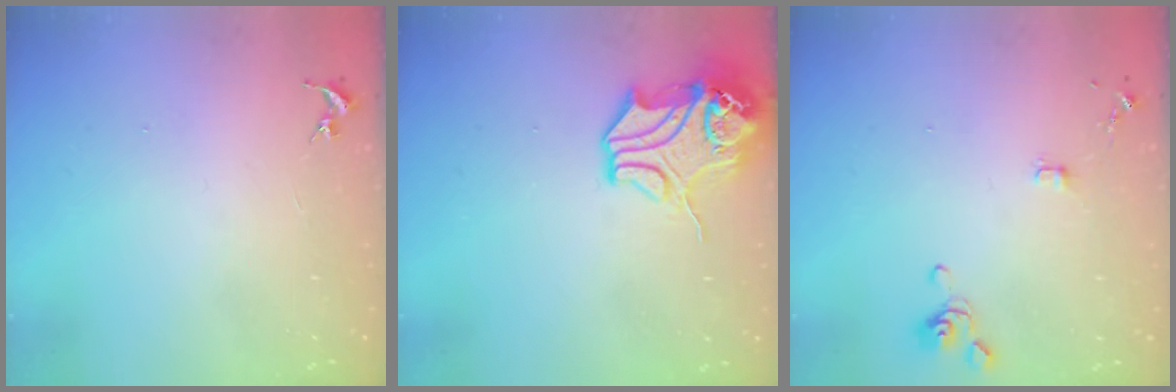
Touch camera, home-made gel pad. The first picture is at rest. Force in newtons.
{"total": 13.8, "press": 13.7, "slide": 2.0}
{"total": 4.1, "press": 4.0, "slide": 0.7}